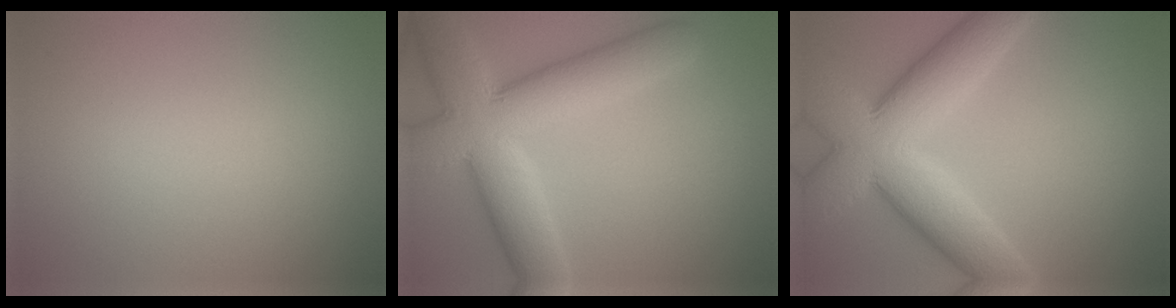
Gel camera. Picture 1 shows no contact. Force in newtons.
{"total": 10.1, "press": 10.0, "slide": 0.6}
{"total": 11.5, "press": 11.5, "slide": 0.8}